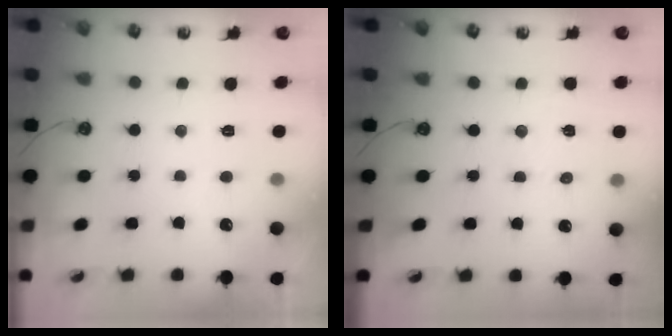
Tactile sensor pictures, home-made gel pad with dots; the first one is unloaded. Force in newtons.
{"total": 5.0, "press": 4.9, "slide": 0.5}